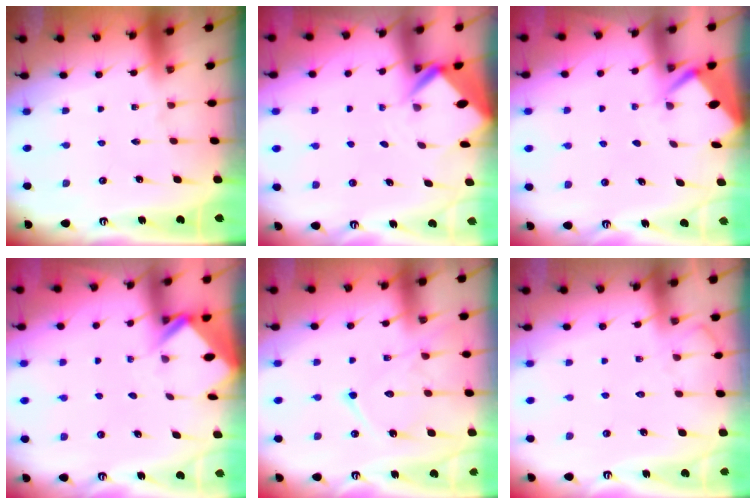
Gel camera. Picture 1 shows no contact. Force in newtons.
{"total": 3.4, "press": 3.4, "slide": 0.2}
{"total": 2.8, "press": 2.8, "slide": 0.4}
{"total": 3.0, "press": 3.0, "slide": 0.2}
{"total": 14.7, "press": 14.6, "slide": 1.2}
{"total": 8.2, "press": 8.1, "slide": 1.0}